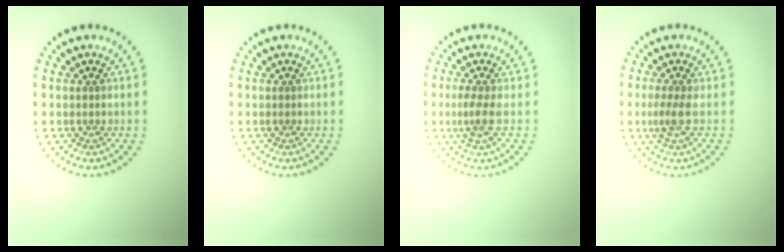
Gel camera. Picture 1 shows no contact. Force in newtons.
{"total": 0.0}
{"total": 1.7, "press": 1.3, "slide": 1.1}
{"total": 1.4, "press": 1.3, "slide": 0.7}